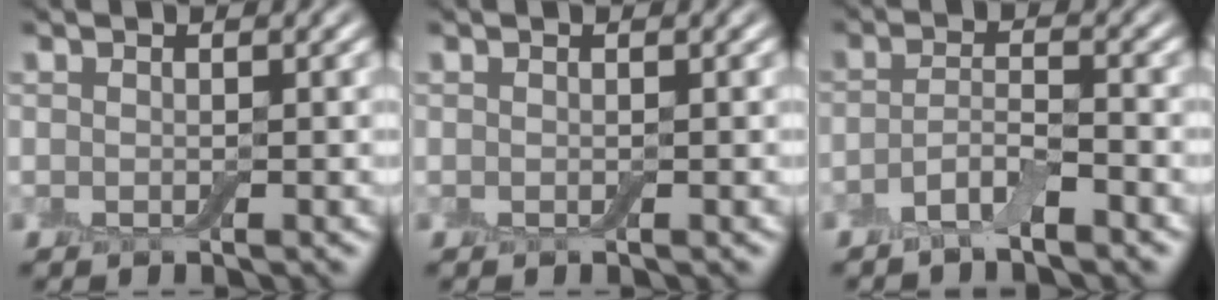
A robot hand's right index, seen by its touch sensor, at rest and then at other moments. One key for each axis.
{"total": 0.0}
{"total": 2.8, "fx": -1.8, "fy": 0.7, "fz": 2.0, "tx": -0.041, "ty": 0.005, "tz": -0.042}